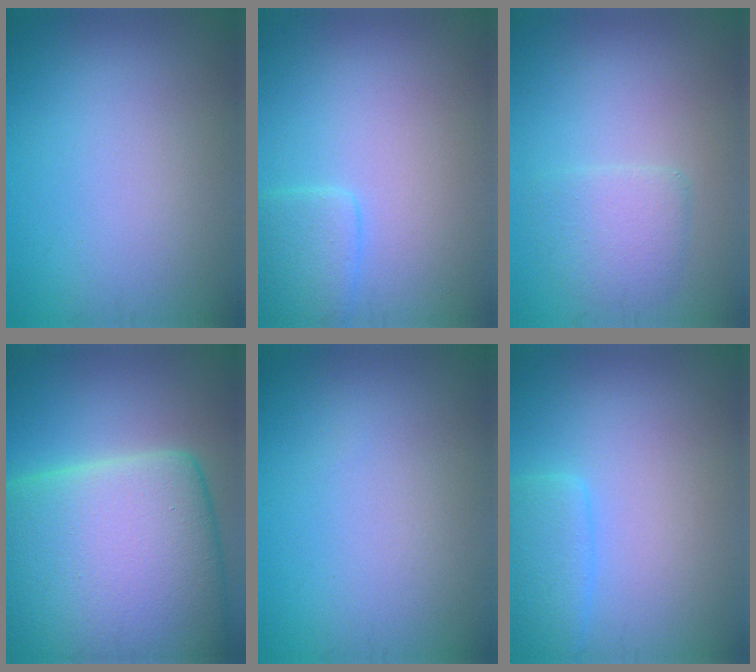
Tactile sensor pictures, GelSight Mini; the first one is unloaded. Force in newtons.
{"total": 2.6, "press": 2.6, "slide": 0.1}
{"total": 2.5, "press": 2.5, "slide": 0.2}
{"total": 19.9, "press": 19.8, "slide": 1.3}
{"total": 0.0}
{"total": 3.0, "press": 3.0, "slide": 0.2}